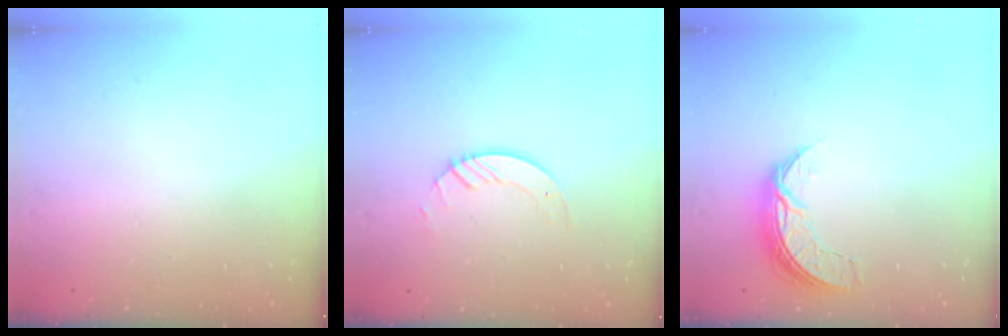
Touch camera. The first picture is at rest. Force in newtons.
{"total": 3.1, "press": 3.0, "slide": 0.3}
{"total": 7.4, "press": 7.3, "slide": 0.5}